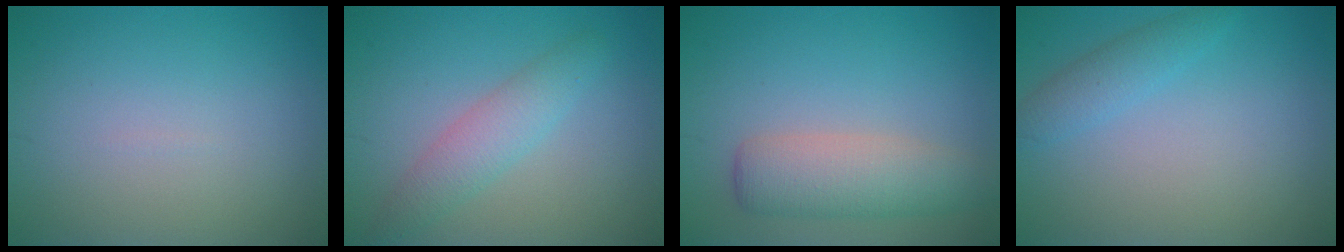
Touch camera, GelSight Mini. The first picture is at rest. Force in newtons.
{"total": 2.9, "press": 2.9, "slide": 0.1}
{"total": 4.4, "press": 4.4, "slide": 0.4}
{"total": 2.0, "press": 2.0, "slide": 0.0}